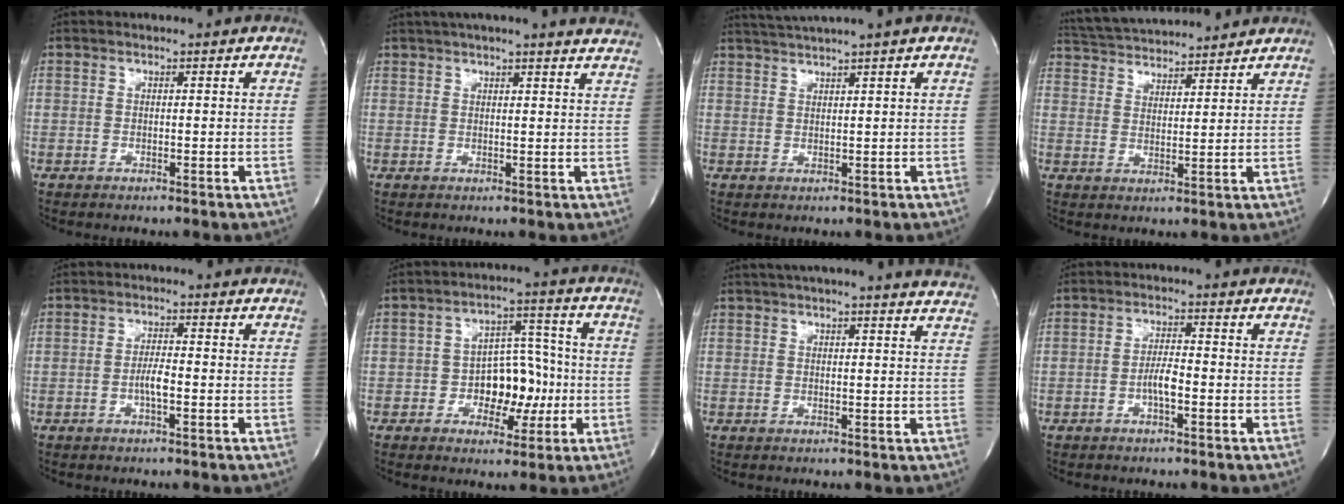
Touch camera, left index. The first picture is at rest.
{"total": 15.3, "force": [13.9, 0.3, 6.3], "torque": [-0.097, 0.004, 0.163]}
{"total": 4.0, "force": [3.2, -1.7, 1.6], "torque": [-0.032, 0.006, 0.065]}
{"total": 12.8, "force": [12.2, 1.5, 3.7], "torque": [-0.077, 0.030, 0.193]}
{"total": 2.6, "force": [-0.9, 0.4, 2.4], "torque": [-0.048, 0.000, -0.016]}
{"total": 8.4, "force": [-1.9, 5.2, 6.4], "torque": [-0.097, 0.025, -0.025]}
{"total": 17.0, "force": [15.6, 0.2, 6.8], "torque": [-0.104, -0.009, 0.184]}
{"total": 3.0, "force": [-1.2, 0.6, 2.7], "torque": [-0.051, 0.002, -0.021]}